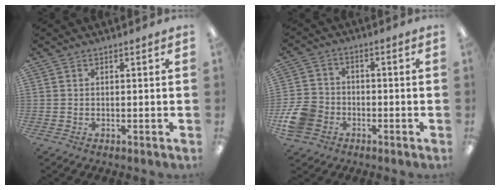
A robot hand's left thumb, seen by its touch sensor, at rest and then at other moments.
{"total": 8.7, "force": [-3.8, 6.7, 4.1], "torque": [-0.100, 0.024, -0.069]}